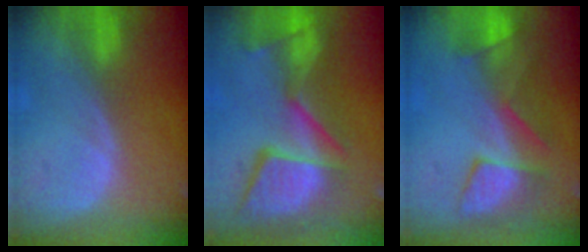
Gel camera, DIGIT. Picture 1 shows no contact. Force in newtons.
{"total": 13.6, "press": 11.2, "slide": 7.7}
{"total": 7.5, "press": 7.4, "slide": 1.3}